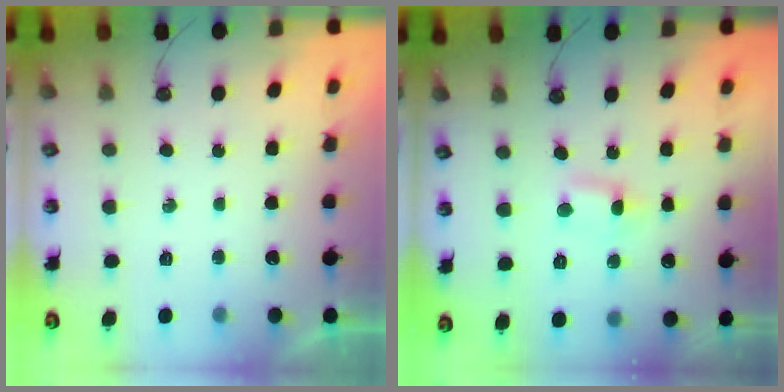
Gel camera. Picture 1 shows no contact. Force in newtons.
{"total": 1.1, "press": 0.9, "slide": 0.7}